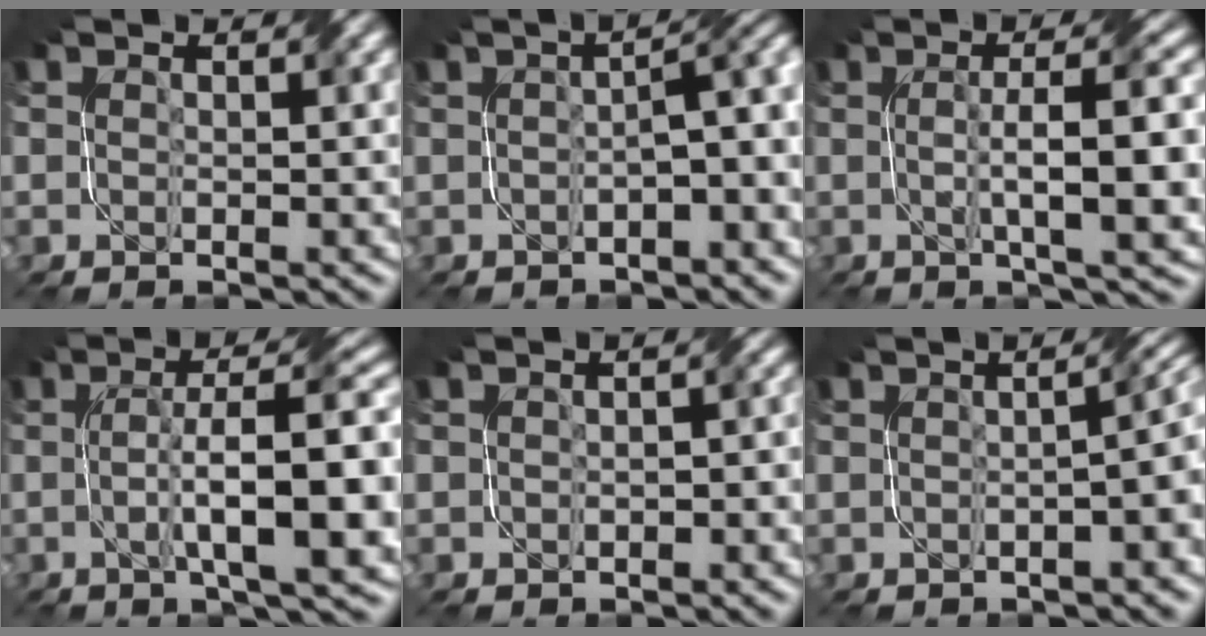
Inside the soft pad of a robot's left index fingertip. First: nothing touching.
{"total": 5.2, "force": [-0.6, 1.5, 4.9], "torque": [-0.057, 0.013, -0.010]}
{"total": 8.1, "force": [0.2, 1.7, 7.9], "torque": [-0.108, 0.011, 0.002]}
{"total": 10.1, "force": [0.0, 2.0, 9.9], "torque": [-0.142, 0.017, -0.003]}
{"total": 1.9, "force": [-0.3, 1.2, 1.5], "torque": [-0.014, -0.002, -0.001]}
{"total": 5.0, "force": [-0.4, 2.0, 4.6], "torque": [-0.027, 0.013, -0.009]}